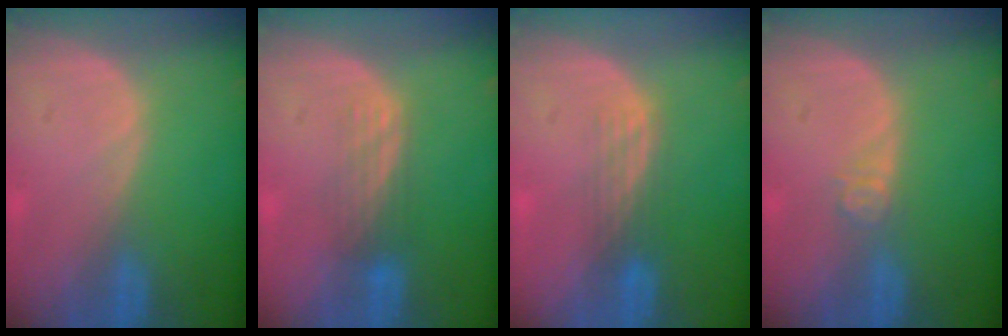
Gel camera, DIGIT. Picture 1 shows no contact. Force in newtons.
{"total": 3.5, "press": 3.0, "slide": 1.9}
{"total": 3.1, "press": 2.7, "slide": 1.5}
{"total": 2.4, "press": 2.0, "slide": 1.3}